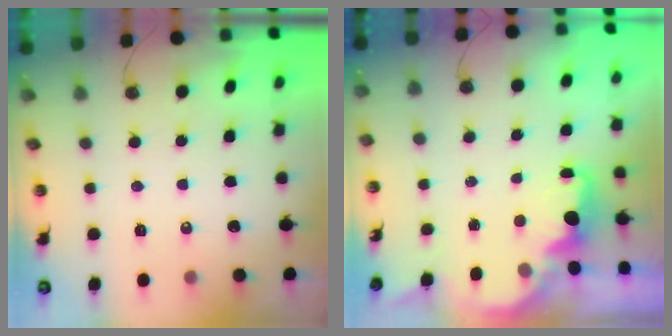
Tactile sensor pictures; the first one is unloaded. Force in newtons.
{"total": 2.1, "press": 2.1, "slide": 0.5}